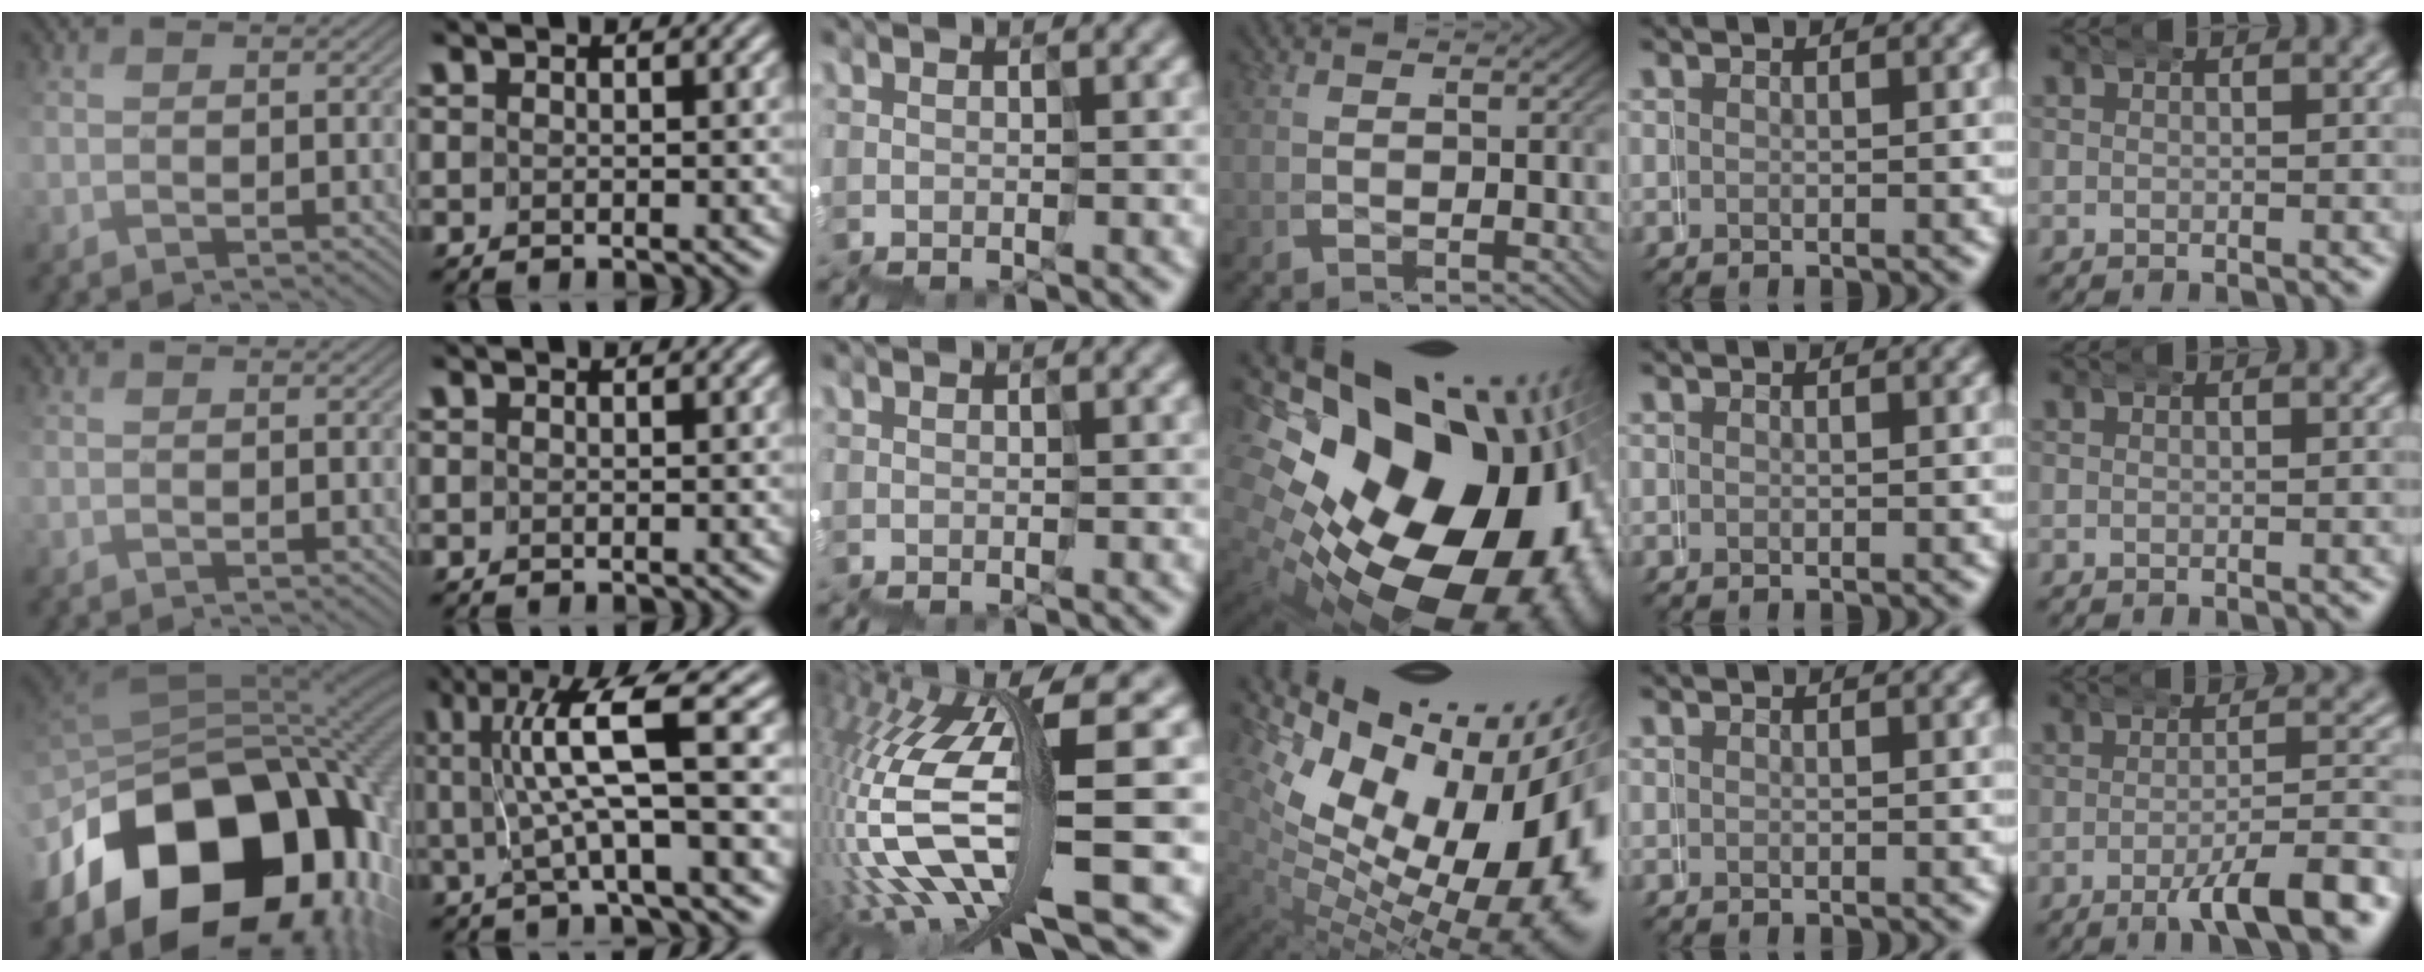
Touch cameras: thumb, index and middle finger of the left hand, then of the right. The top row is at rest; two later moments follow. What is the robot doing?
{"motion": "wrap", "object": "duck tape"}